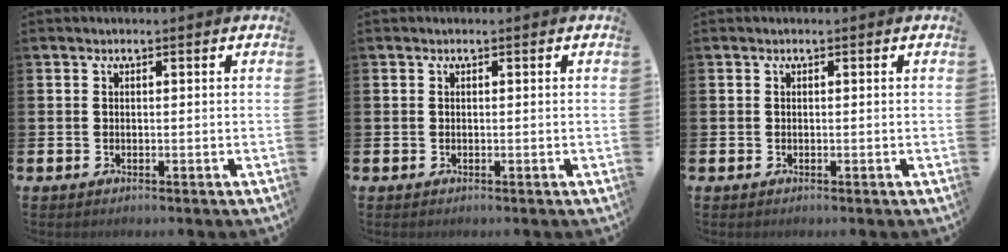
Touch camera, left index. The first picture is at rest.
{"total": 0.0}
{"total": 0.0}